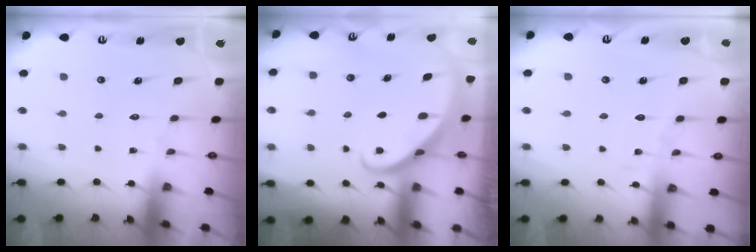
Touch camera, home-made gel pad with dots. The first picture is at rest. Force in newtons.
{"total": 2.8, "press": 2.8, "slide": 0.2}
{"total": 4.3, "press": 4.3, "slide": 0.3}